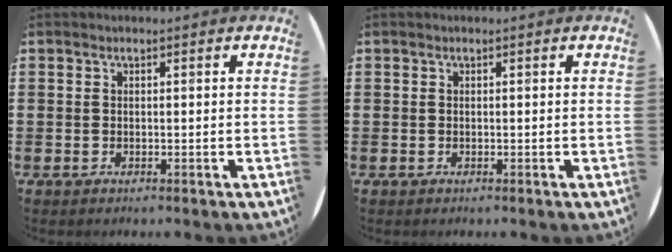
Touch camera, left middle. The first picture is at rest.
{"total": 0.0}